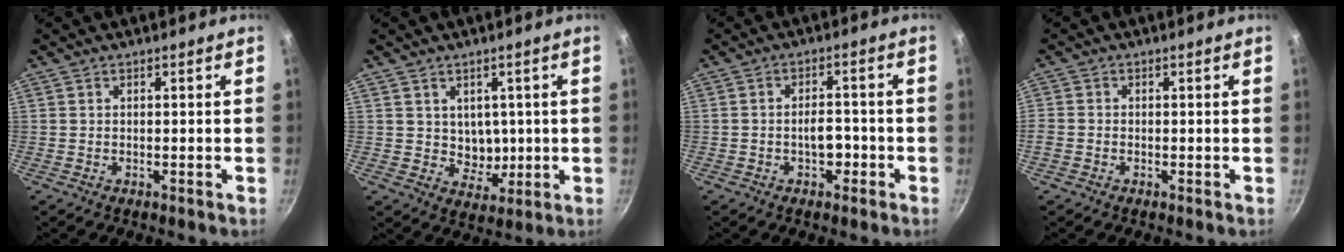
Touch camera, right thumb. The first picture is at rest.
{"total": 5.3, "force": [1.1, 4.6, 2.4], "torque": [-0.013, -0.016, 0.025]}
{"total": 4.2, "force": [-1.6, 2.5, 2.9], "torque": [-0.021, 0.018, -0.022]}
{"total": 1.7, "force": [-0.9, 1.3, 0.8], "torque": [-0.018, 0.002, -0.021]}